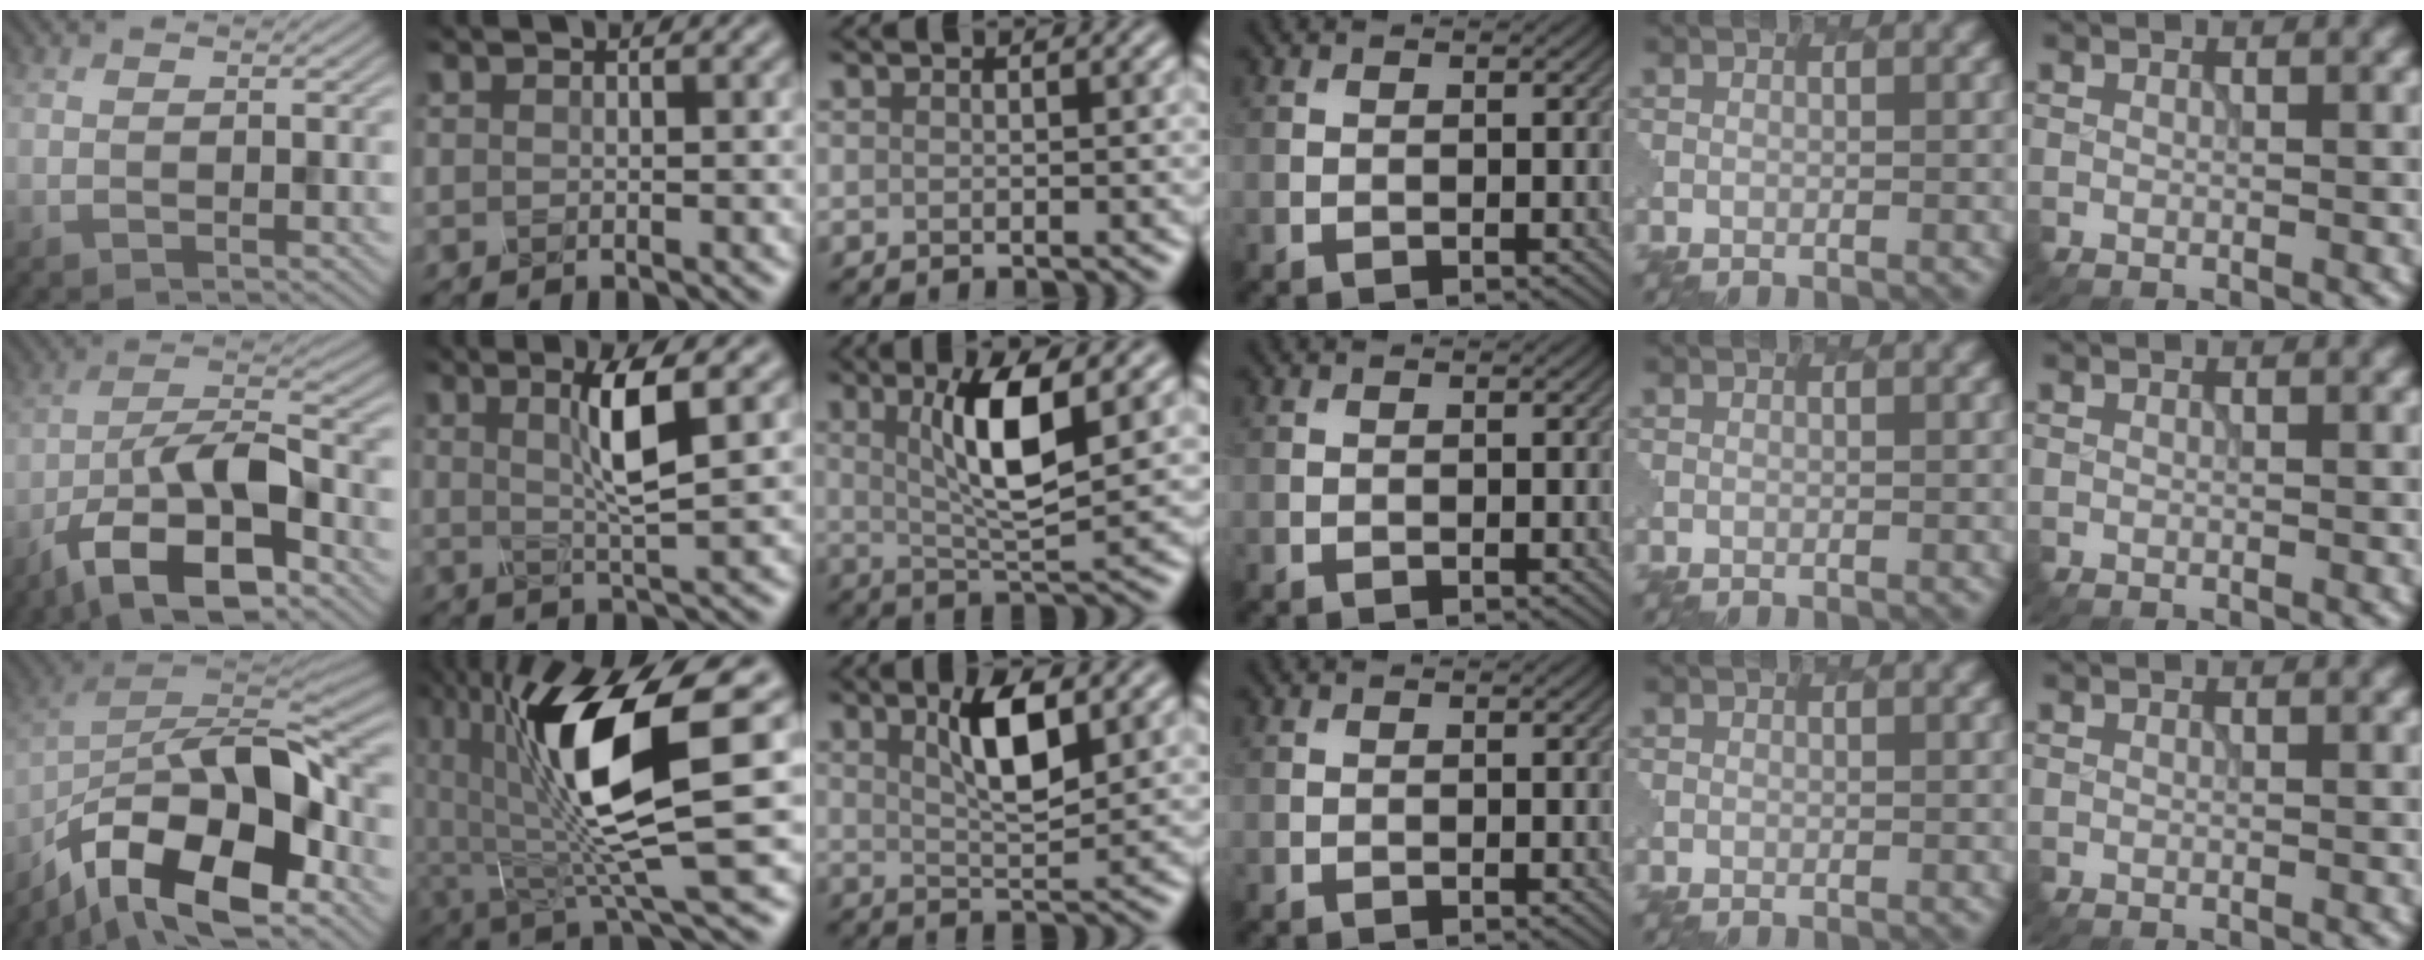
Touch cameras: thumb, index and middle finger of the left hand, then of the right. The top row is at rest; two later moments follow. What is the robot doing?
{"motion": "twist", "object": "rubiks cube"}